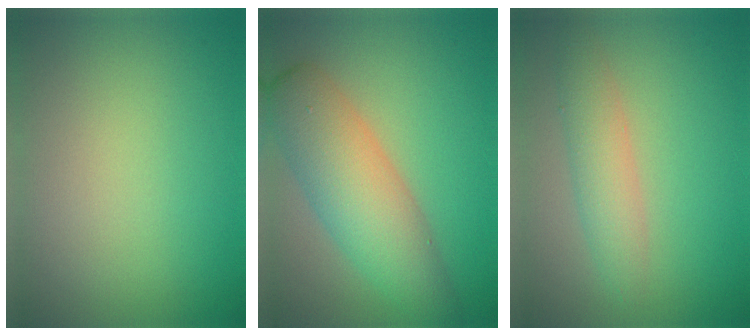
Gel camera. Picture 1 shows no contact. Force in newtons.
{"total": 6.9, "press": 6.9, "slide": 0.3}
{"total": 2.9, "press": 2.9, "slide": 0.1}